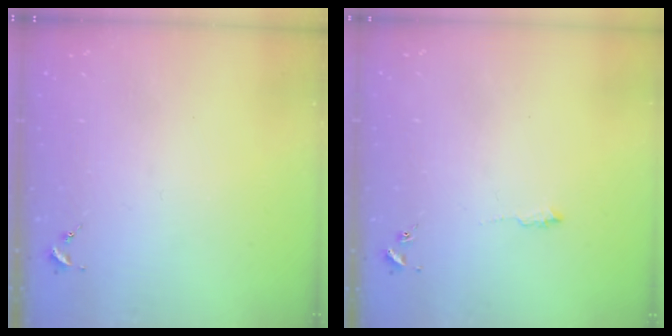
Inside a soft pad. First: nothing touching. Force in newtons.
{"total": 4.6, "press": 4.5, "slide": 0.5}